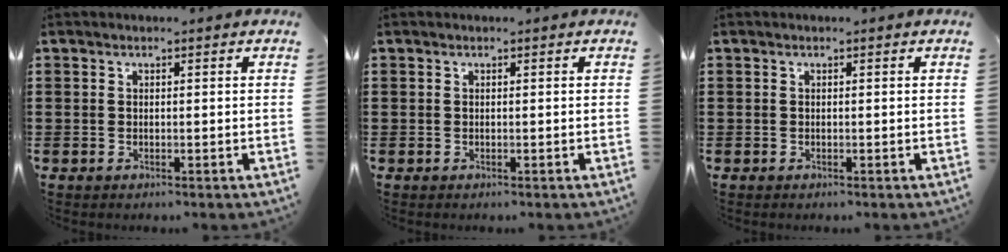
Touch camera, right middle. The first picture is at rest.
{"total": 0.0}
{"total": 0.0}